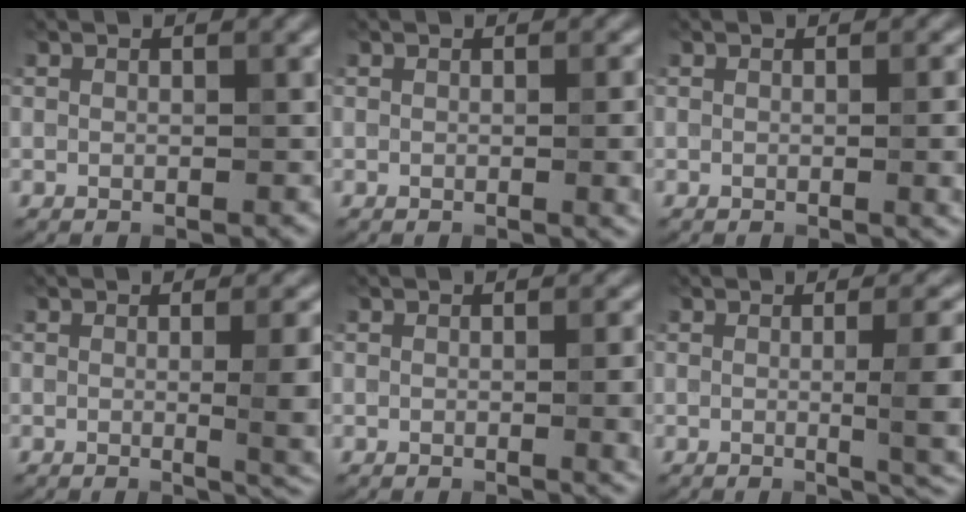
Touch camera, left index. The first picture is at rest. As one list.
[{"total": 3.0, "force": [-0.3, 0.9, 2.9], "torque": [-0.028, -0.001, -0.004]}, {"total": 3.4, "force": [-0.3, 1.1, 3.2], "torque": [-0.030, -0.001, -0.004]}, {"total": 7.3, "force": [-0.5, 2.6, 6.8], "torque": [-0.057, -0.007, 0.001]}, {"total": 4.2, "force": [-0.3, 1.6, 3.9], "torque": [-0.034, -0.003, -0.002]}, {"total": 8.0, "force": [-0.5, 2.5, 7.6], "torque": [-0.070, -0.004, -0.002]}]